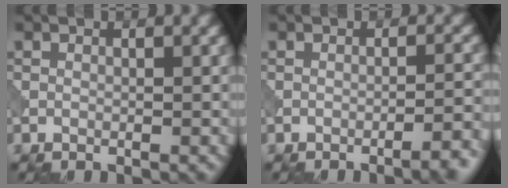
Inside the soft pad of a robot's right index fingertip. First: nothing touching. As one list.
[{"total": 3.4, "force": [-2.3, 0.6, 2.4], "torque": [-0.026, 0.015, -0.041]}]